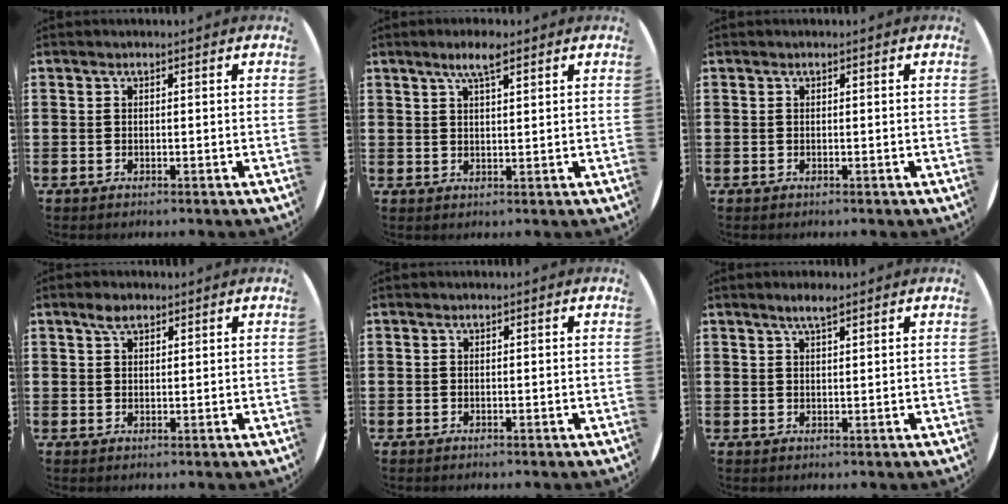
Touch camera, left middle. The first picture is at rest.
{"total": 4.1, "force": [2.9, 0.8, 2.9], "torque": [-0.053, 0.002, 0.048]}
{"total": 0.0}
{"total": 2.6, "force": [1.9, 1.2, 1.4], "torque": [-0.022, 0.002, 0.033]}
{"total": 0.0}
{"total": 2.8, "force": [2.1, 0.4, 1.8], "torque": [-0.038, 0.003, 0.036]}